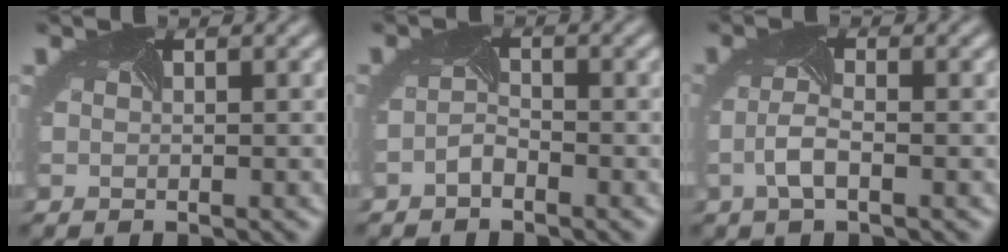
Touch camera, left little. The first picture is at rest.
{"total": 1.4, "force": [-1.3, 0.2, 0.4], "torque": [-0.016, 0.000, -0.026]}
{"total": 2.2, "force": [-0.9, 0.6, 2.0], "torque": [-0.052, -0.003, -0.019]}